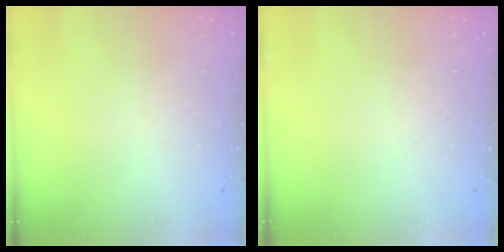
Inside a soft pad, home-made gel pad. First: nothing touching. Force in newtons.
{"total": 0.0}